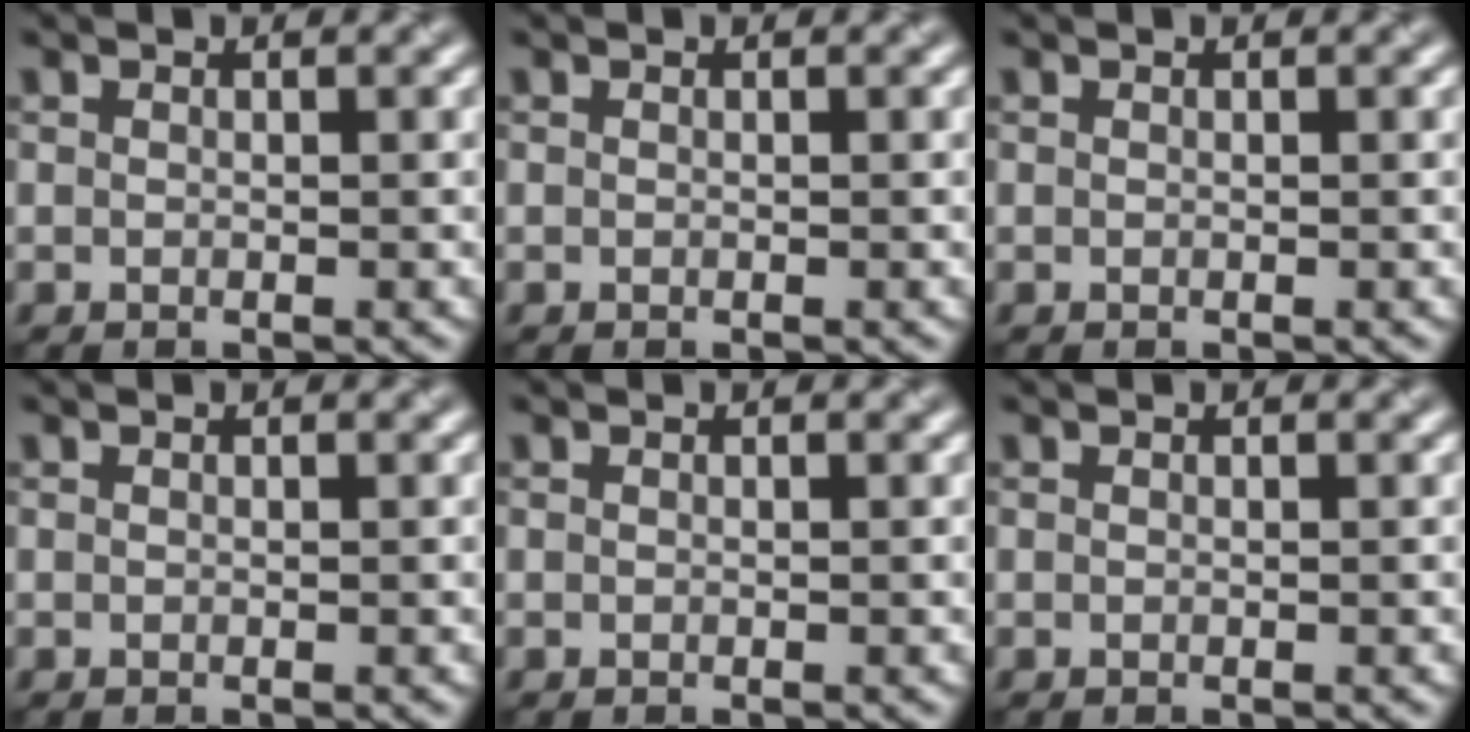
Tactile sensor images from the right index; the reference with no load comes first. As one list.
[{"total": 0.0}, {"total": 0.0}, {"total": 0.0}, {"total": 0.0}, {"total": 0.0}]